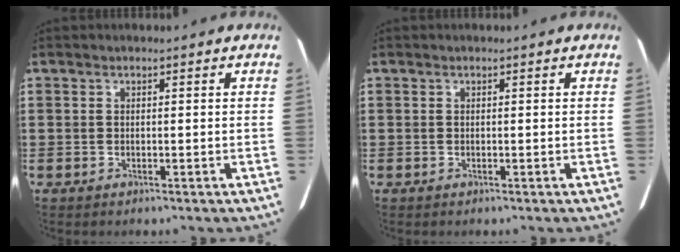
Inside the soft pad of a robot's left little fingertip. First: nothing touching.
{"total": 0.0}